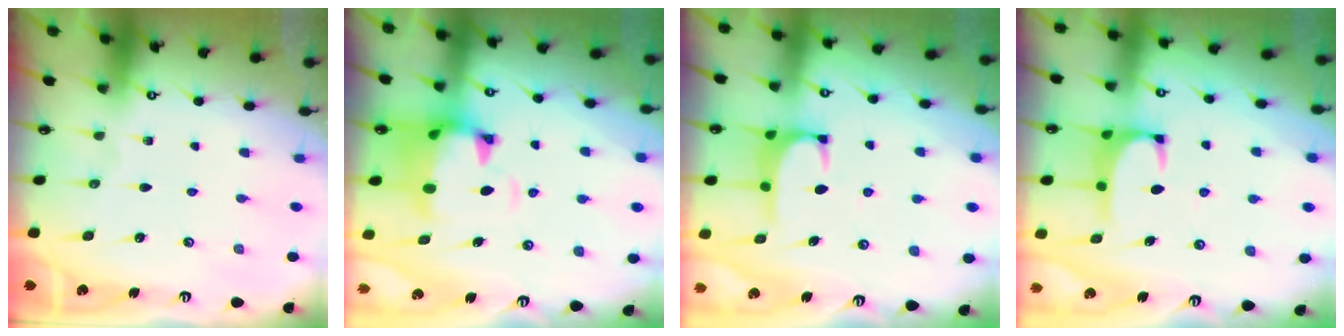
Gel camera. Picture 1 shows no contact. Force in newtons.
{"total": 2.7, "press": 2.3, "slide": 1.4}
{"total": 1.3, "press": 1.1, "slide": 0.6}
{"total": 0.8, "press": 0.6, "slide": 0.5}